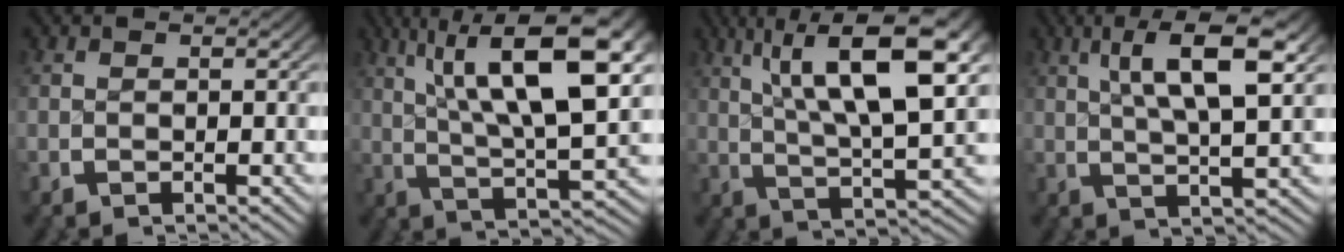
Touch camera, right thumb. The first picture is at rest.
{"total": 12.3, "force": [3.0, 5.6, 10.5], "torque": [-0.147, -0.010, 0.044]}
{"total": 11.0, "force": [2.9, 5.1, 9.4], "torque": [-0.136, -0.012, 0.045]}
{"total": 8.2, "force": [3.4, 3.0, 6.9], "torque": [-0.108, 0.005, 0.050]}